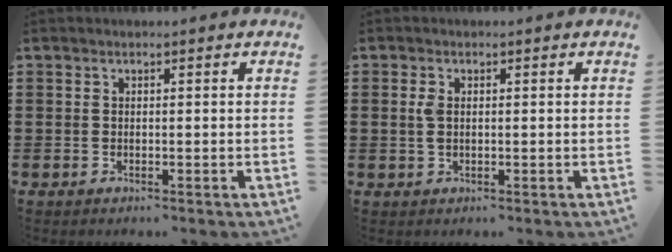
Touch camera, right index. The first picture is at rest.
{"total": 2.1, "force": [0.3, 1.1, 1.7], "torque": [-0.045, 0.002, 0.002]}